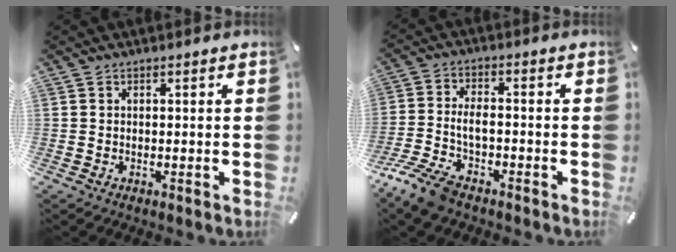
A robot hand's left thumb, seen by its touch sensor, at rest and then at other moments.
{"total": 8.2, "force": [-4.6, 4.0, 5.5], "torque": [-0.131, 0.011, -0.091]}